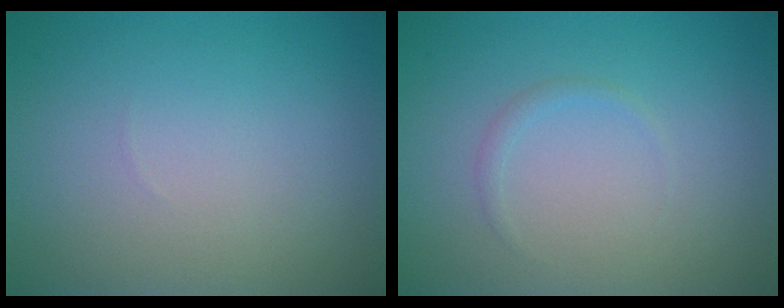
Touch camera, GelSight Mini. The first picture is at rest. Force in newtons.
{"total": 0.7, "press": 0.7, "slide": 0.0}